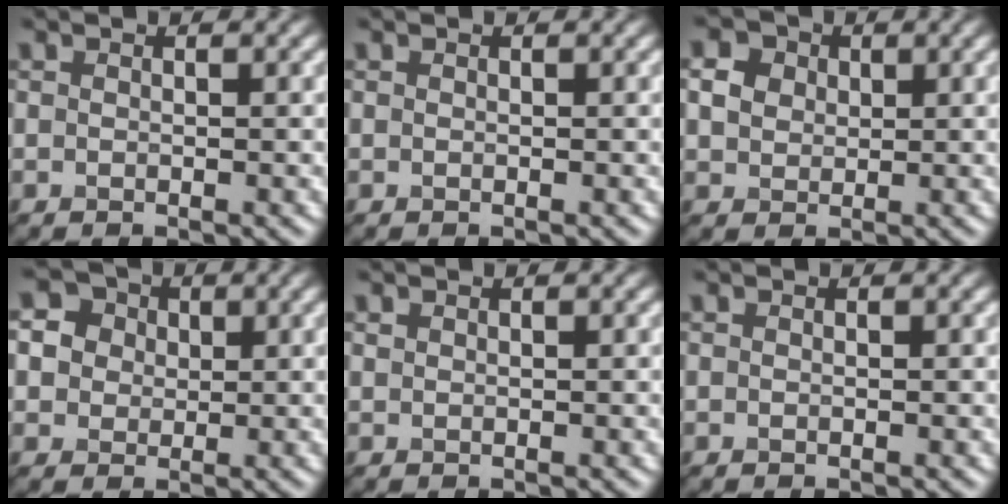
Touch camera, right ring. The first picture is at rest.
{"total": 0.0}
{"total": 1.0, "force": [0.2, 1.0, -0.2], "torque": [-0.019, 0.005, 0.031]}
{"total": 2.9, "force": [1.0, 2.7, 0.4], "torque": [-0.024, 0.015, 0.032]}
{"total": 1.0, "force": [-0.2, -0.7, -0.7], "torque": [-0.003, -0.004, 0.016]}
{"total": 0.0}